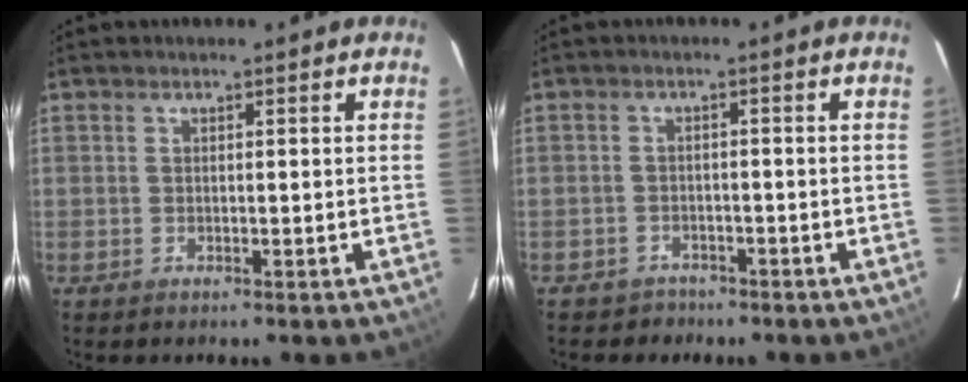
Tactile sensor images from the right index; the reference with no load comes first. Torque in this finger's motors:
{"motor_torque": [0.22, -0.12, 0.01, -0.01]}